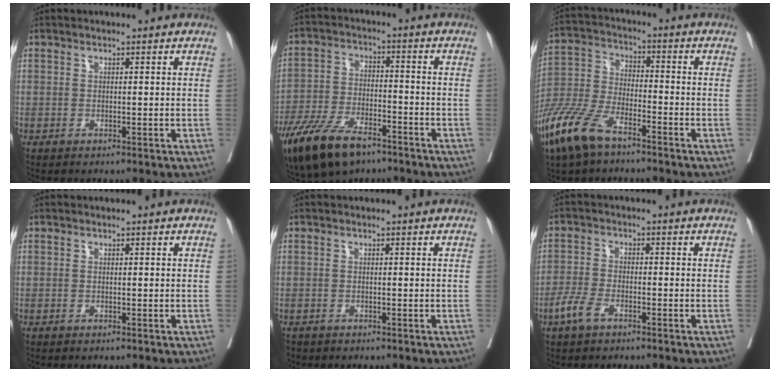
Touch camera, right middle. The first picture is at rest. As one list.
[{"total": 13.2, "force": [-9.2, 4.8, 8.1], "torque": [-0.162, -0.019, -0.167]}, {"total": 11.7, "force": [-7.8, 3.9, 7.7], "torque": [-0.183, -0.021, -0.159]}, {"total": 0.0}, {"total": 1.0, "force": [-0.8, 0.5, 0.1], "torque": [-0.011, -0.001, -0.016]}, {"total": 3.9, "force": [-2.5, 1.5, 2.6], "torque": [-0.066, -0.002, -0.049]}]